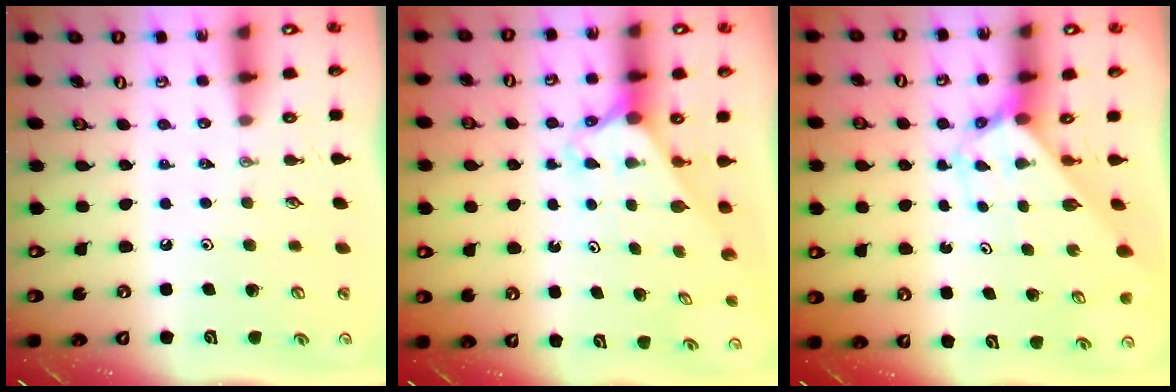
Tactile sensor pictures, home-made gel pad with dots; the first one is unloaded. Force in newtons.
{"total": 2.4, "press": 2.4, "slide": 0.2}
{"total": 2.5, "press": 2.5, "slide": 0.2}